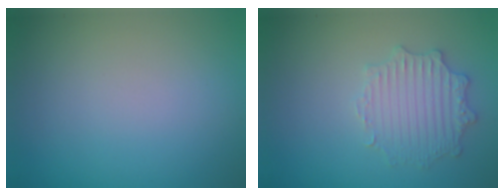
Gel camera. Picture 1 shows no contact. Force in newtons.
{"total": 2.9, "press": 2.9, "slide": 0.1}